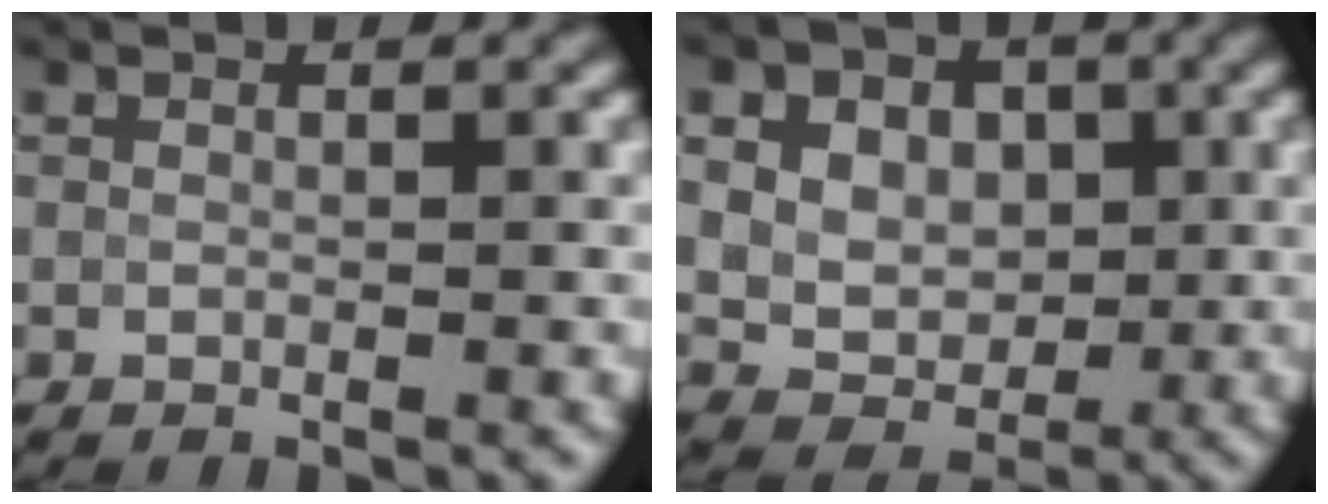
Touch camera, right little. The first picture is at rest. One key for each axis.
{"total": 11.4, "fx": 3.9, "fy": 8.7, "fz": 6.2, "tx": -0.098, "ty": 0.035, "tz": 0.056}